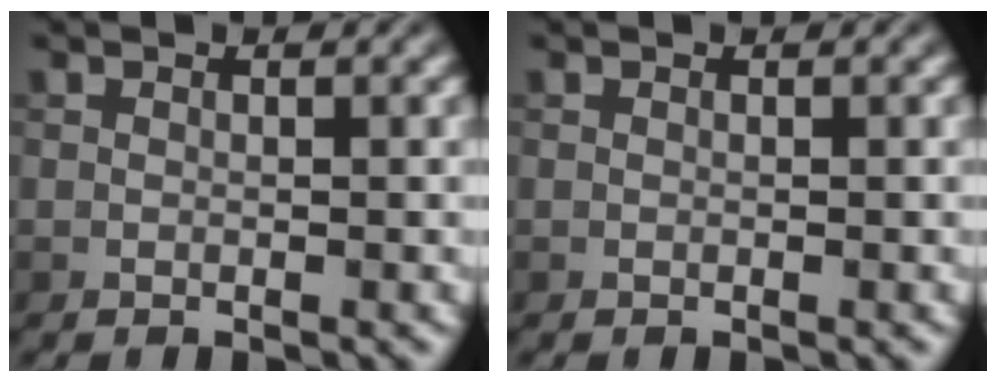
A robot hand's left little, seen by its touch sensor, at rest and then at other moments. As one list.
[{"total": 0.0}]